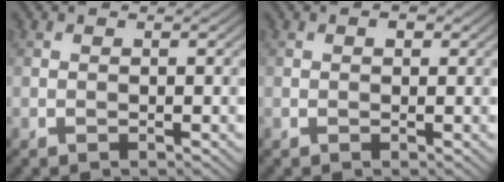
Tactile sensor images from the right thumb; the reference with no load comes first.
{"total": 1.0, "force": [0.3, 0.6, 0.7], "torque": [-0.008, -0.001, 0.002]}